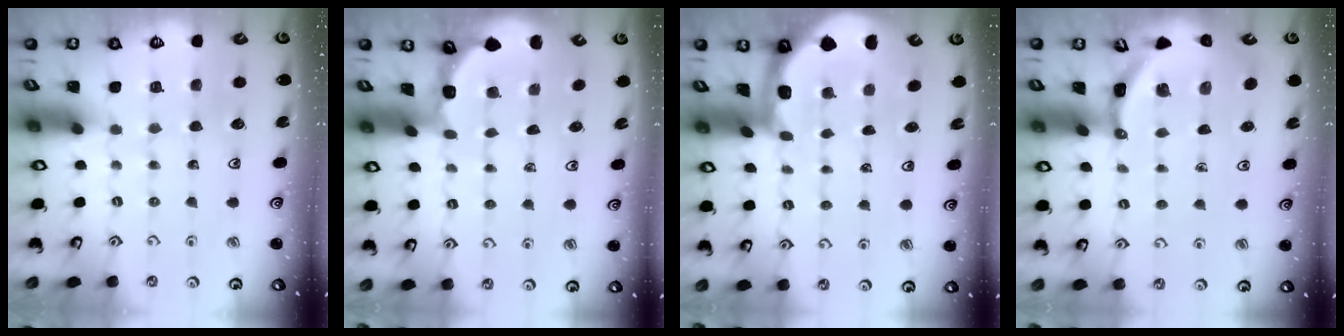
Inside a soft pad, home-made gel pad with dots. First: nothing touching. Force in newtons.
{"total": 1.5, "press": 1.5, "slide": 0.2}
{"total": 2.4, "press": 2.4, "slide": 0.4}
{"total": 3.5, "press": 3.5, "slide": 0.2}